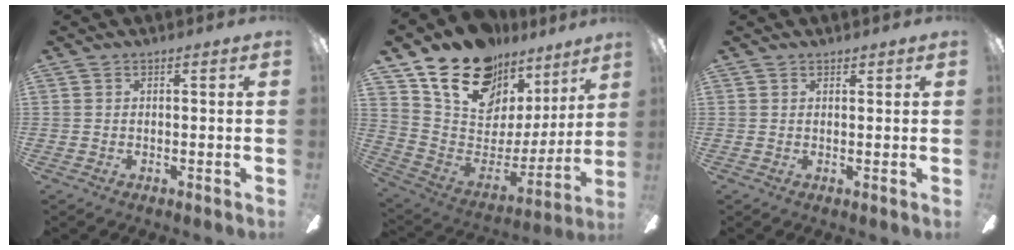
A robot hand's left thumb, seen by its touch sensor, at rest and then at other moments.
{"total": 19.5, "force": [13.7, 11.2, 8.3], "torque": [-0.143, -0.098, 0.252]}
{"total": 1.1, "force": [0.9, 0.5, 0.1], "torque": [0.006, -0.002, 0.016]}